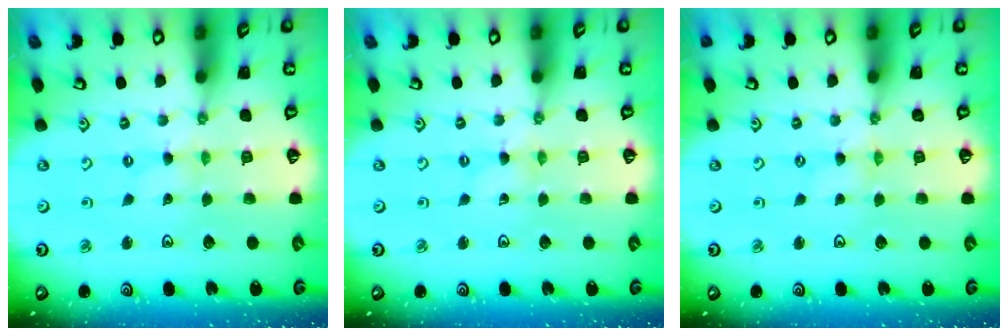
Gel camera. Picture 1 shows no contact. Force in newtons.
{"total": 0.0}
{"total": 0.0}